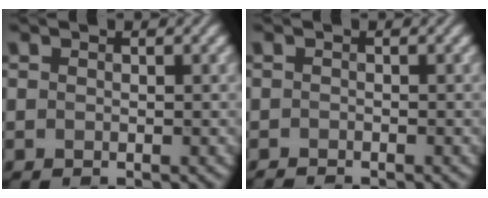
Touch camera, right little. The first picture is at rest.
{"total": 0.7, "force": [-0.7, 0.0, -0.1], "torque": [0.009, -0.008, -0.013]}